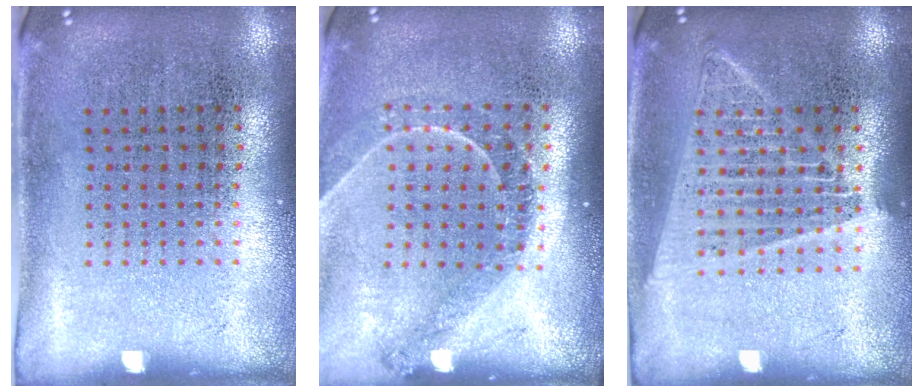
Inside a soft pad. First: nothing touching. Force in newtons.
{"total": 1.2, "press": 1.2, "slide": 0.2}
{"total": 1.5, "press": 1.4, "slide": 0.7}